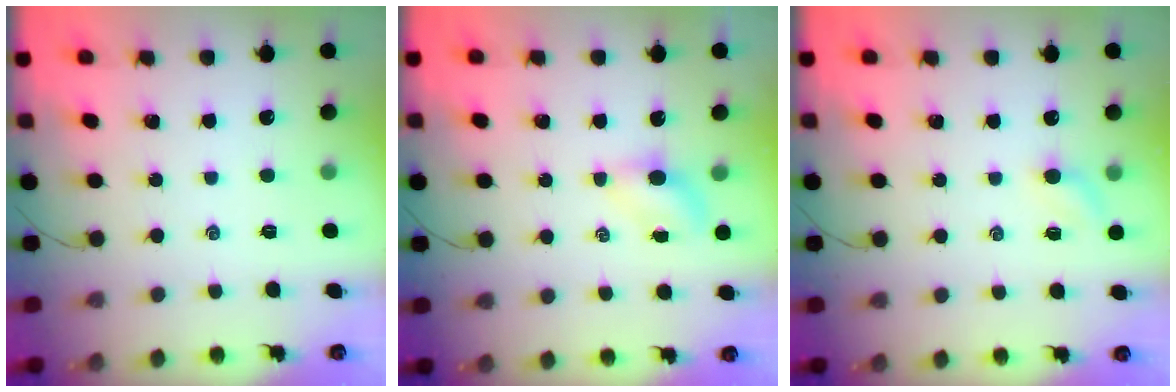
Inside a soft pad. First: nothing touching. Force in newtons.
{"total": 4.1, "press": 3.9, "slide": 1.1}
{"total": 3.3, "press": 3.1, "slide": 1.1}